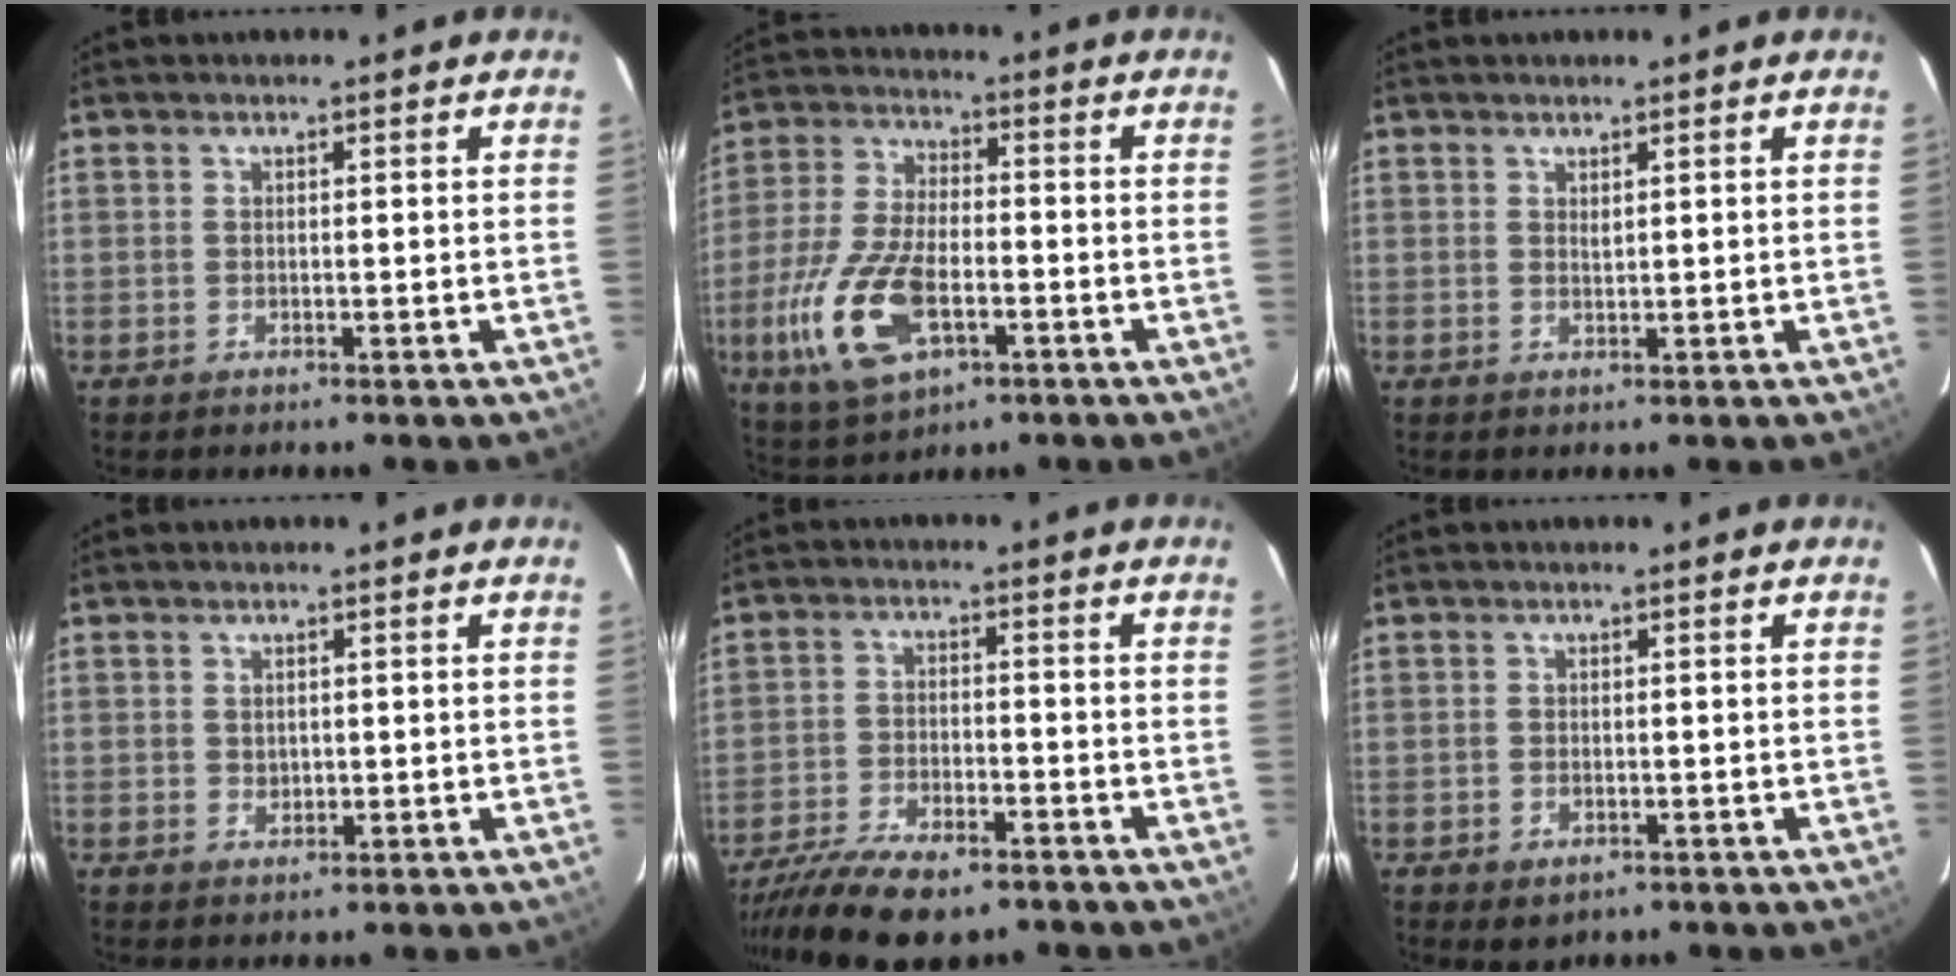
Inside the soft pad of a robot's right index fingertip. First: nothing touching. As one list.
[{"total": 16.3, "force": [-5.8, 8.0, 13.0], "torque": [-0.291, -0.014, -0.102]}, {"total": 0.8, "force": [0.6, 0.2, 0.4], "torque": [-0.008, 0.001, 0.011]}, {"total": 1.2, "force": [0.2, 1.1, 0.4], "torque": [-0.004, 0.003, 0.006]}, {"total": 14.5, "force": [-11.4, 4.8, 7.6], "torque": [-0.174, -0.032, -0.198]}, {"total": 2.6, "force": [-1.2, 1.9, 1.2], "torque": [-0.024, -0.005, -0.012]}]